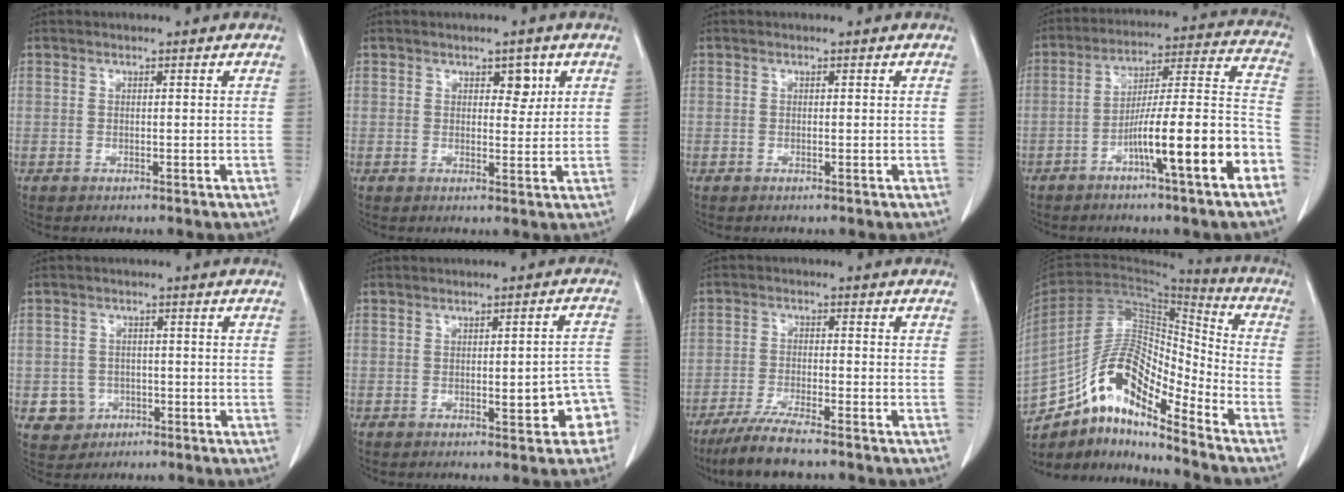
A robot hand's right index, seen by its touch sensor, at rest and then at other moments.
{"total": 2.9, "force": [1.3, 1.6, 1.9], "torque": [-0.017, -0.001, 0.018]}
{"total": 0.0}
{"total": 16.2, "force": [-7.3, 0.4, 14.4], "torque": [-0.219, 0.014, -0.115]}
{"total": 4.4, "force": [-1.4, 4.2, 0.4], "torque": [0.001, 0.011, -0.016]}
{"total": 6.3, "force": [-2.3, 1.6, 5.6], "torque": [-0.061, 0.023, -0.023]}
{"total": 7.5, "force": [-5.9, 0.3, 4.5], "torque": [-0.082, -0.021, -0.105]}
{"total": 15.4, "force": [-10.8, 3.8, 10.3], "torque": [-0.185, 0.039, -0.189]}